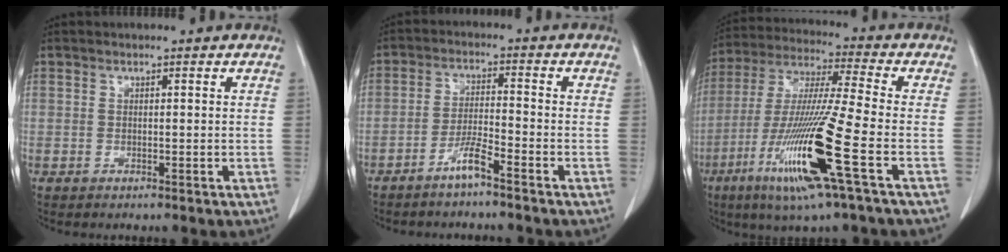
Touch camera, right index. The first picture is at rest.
{"total": 4.3, "force": [-3.2, -0.2, 2.8], "torque": [-0.058, 0.000, -0.066]}
{"total": 17.6, "force": [-6.7, -0.7, 16.2], "torque": [-0.341, -0.031, -0.131]}